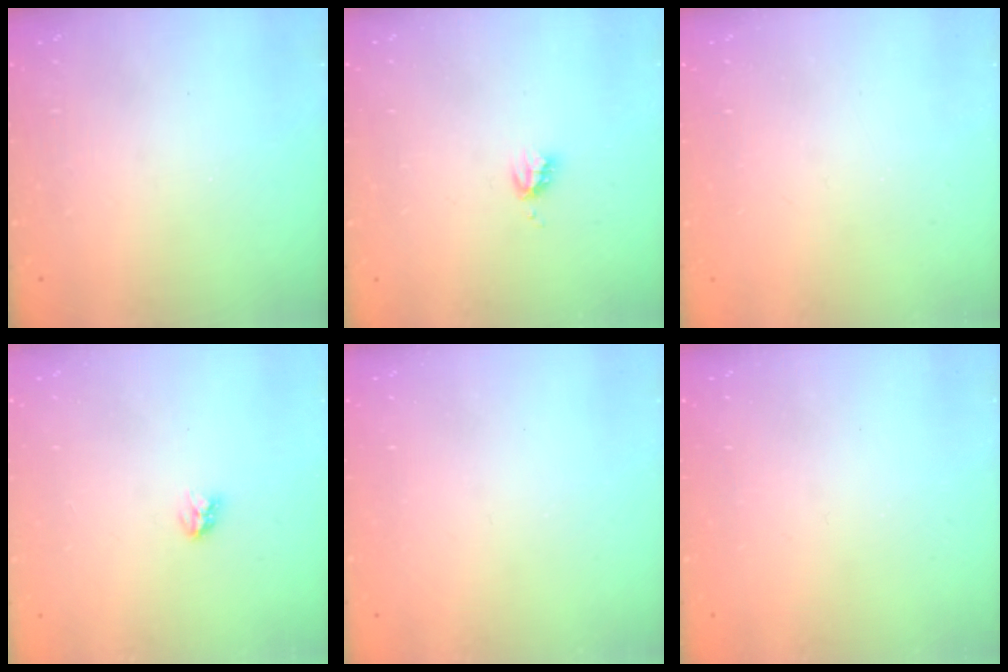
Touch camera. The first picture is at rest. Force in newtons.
{"total": 2.9, "press": 2.9, "slide": 0.3}
{"total": 0.0}
{"total": 2.8, "press": 2.8, "slide": 0.4}
{"total": 0.0}
{"total": 0.0}